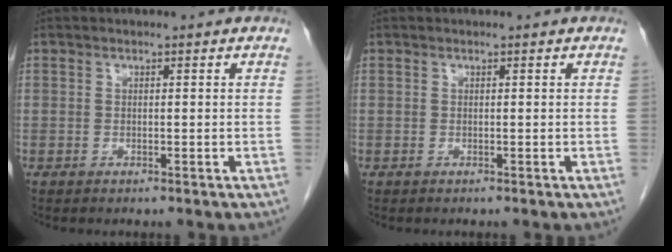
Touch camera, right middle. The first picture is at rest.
{"total": 0.0}